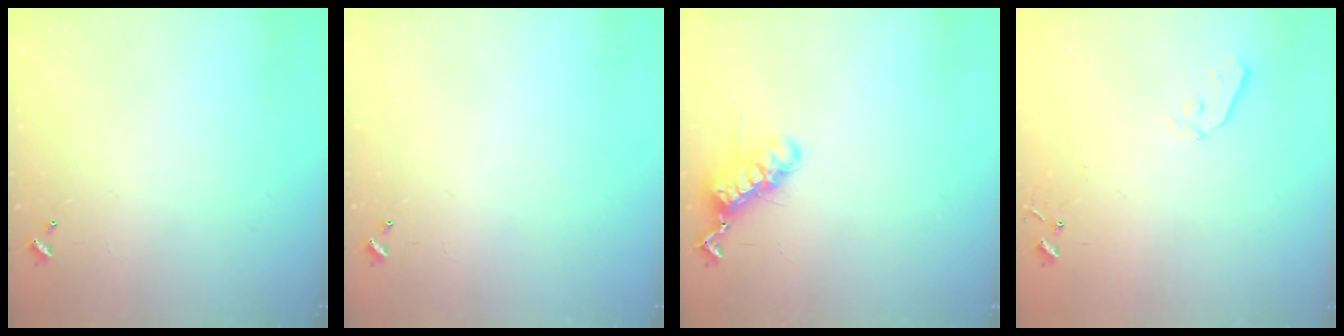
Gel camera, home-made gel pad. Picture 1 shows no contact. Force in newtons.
{"total": 0.0}
{"total": 12.5, "press": 12.5, "slide": 0.9}
{"total": 4.1, "press": 4.0, "slide": 0.6}